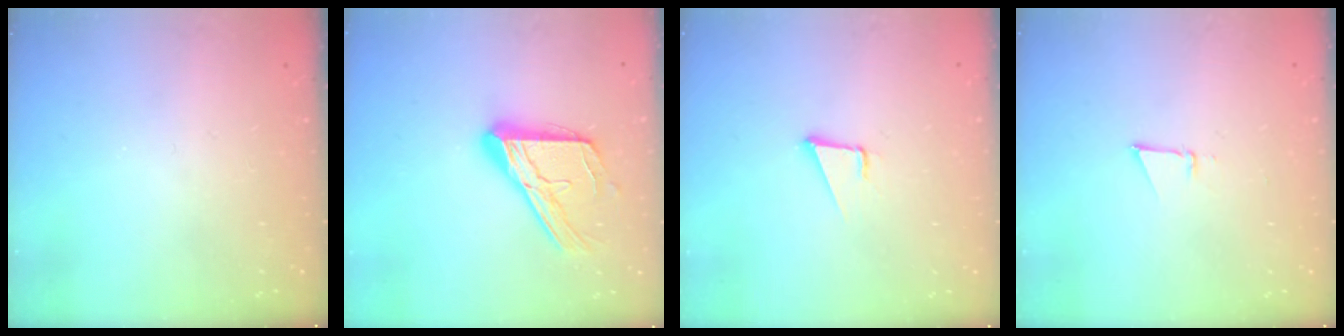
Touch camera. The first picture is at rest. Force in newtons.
{"total": 17.1, "press": 17.0, "slide": 1.6}
{"total": 3.4, "press": 2.6, "slide": 2.2}
{"total": 3.0, "press": 2.9, "slide": 0.8}